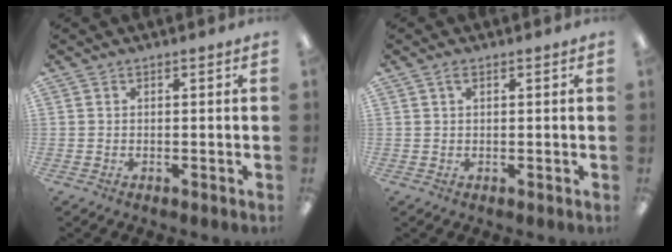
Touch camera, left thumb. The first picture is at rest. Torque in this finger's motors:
{"motor_torque": [0.04, 0.07, -0.17, -0.15, 0.02]}